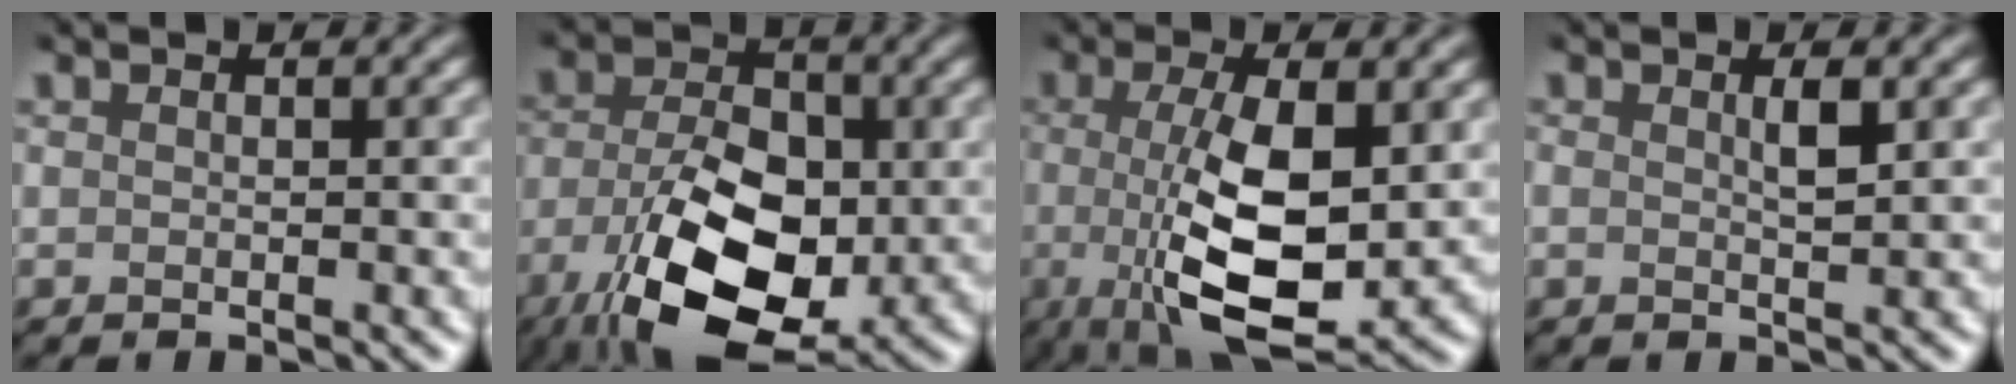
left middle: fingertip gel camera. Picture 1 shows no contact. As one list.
[{"total": 12.1, "force": [-4.8, 6.8, 8.8], "torque": [-0.169, -0.015, -0.081]}, {"total": 8.5, "force": [-0.9, 3.0, 7.9], "torque": [-0.156, -0.010, -0.007]}, {"total": 0.8, "force": [0.4, -0.3, 0.6], "torque": [-0.019, 0.009, 0.009]}]